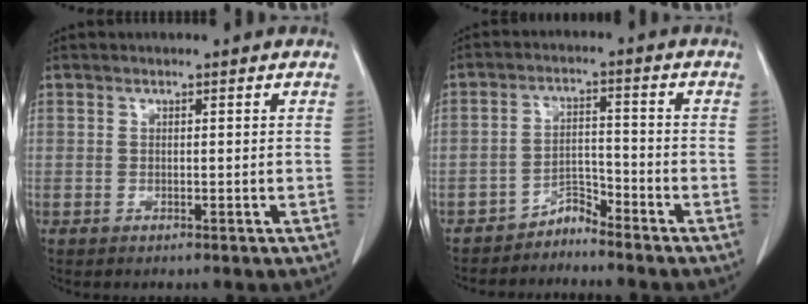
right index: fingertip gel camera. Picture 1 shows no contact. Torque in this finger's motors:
{"motor_torque": [-0.86, -0.68, -0.36, -0.21]}